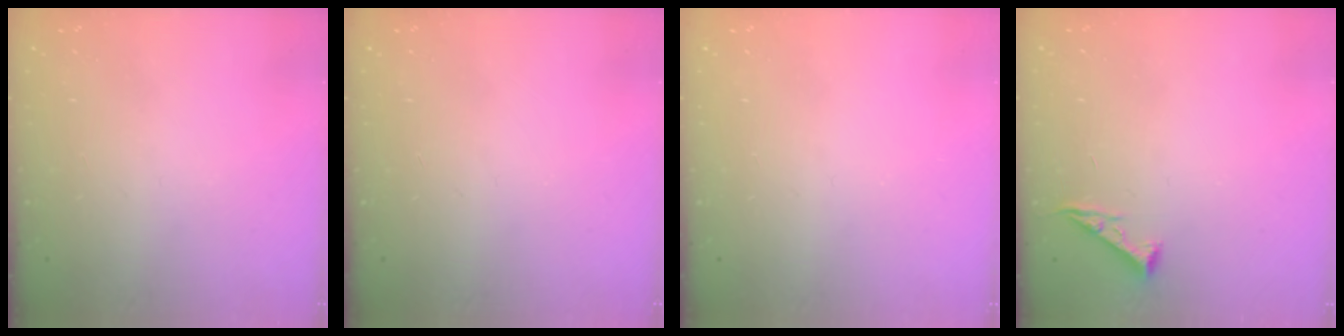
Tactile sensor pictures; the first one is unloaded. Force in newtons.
{"total": 0.0}
{"total": 0.0}
{"total": 4.3, "press": 4.3, "slide": 0.6}